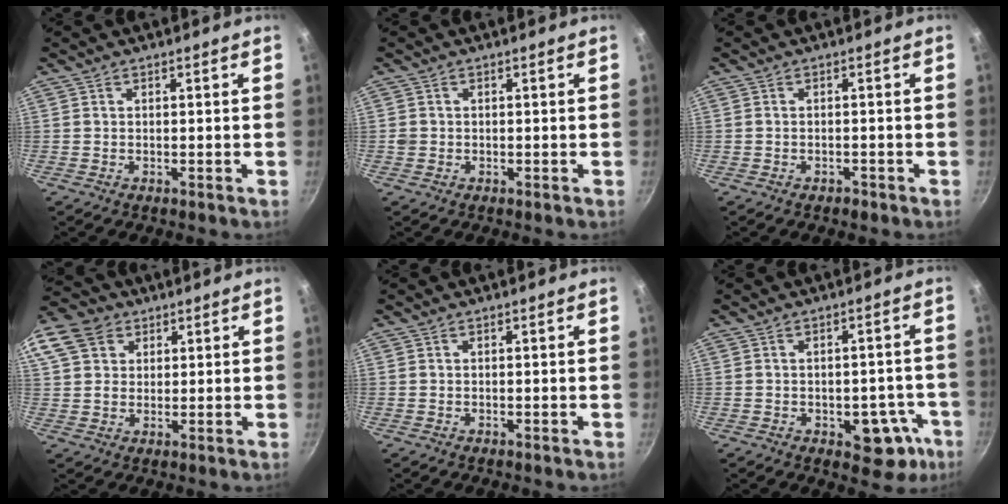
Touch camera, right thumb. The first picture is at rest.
{"total": 1.2, "force": [-0.2, 1.1, 0.4], "torque": [-0.007, 0.003, -0.003]}
{"total": 1.2, "force": [-0.9, 0.6, 0.6], "torque": [-0.011, 0.010, -0.009]}
{"total": 18.9, "force": [8.2, 14.5, 8.8], "torque": [-0.222, 0.047, 0.149]}
{"total": 0.0}
{"total": 9.9, "force": [-3.9, 5.9, 6.9], "torque": [-0.028, 0.025, -0.043]}